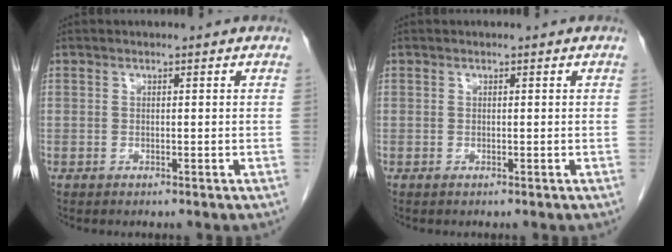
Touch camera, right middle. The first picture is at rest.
{"total": 0.0}